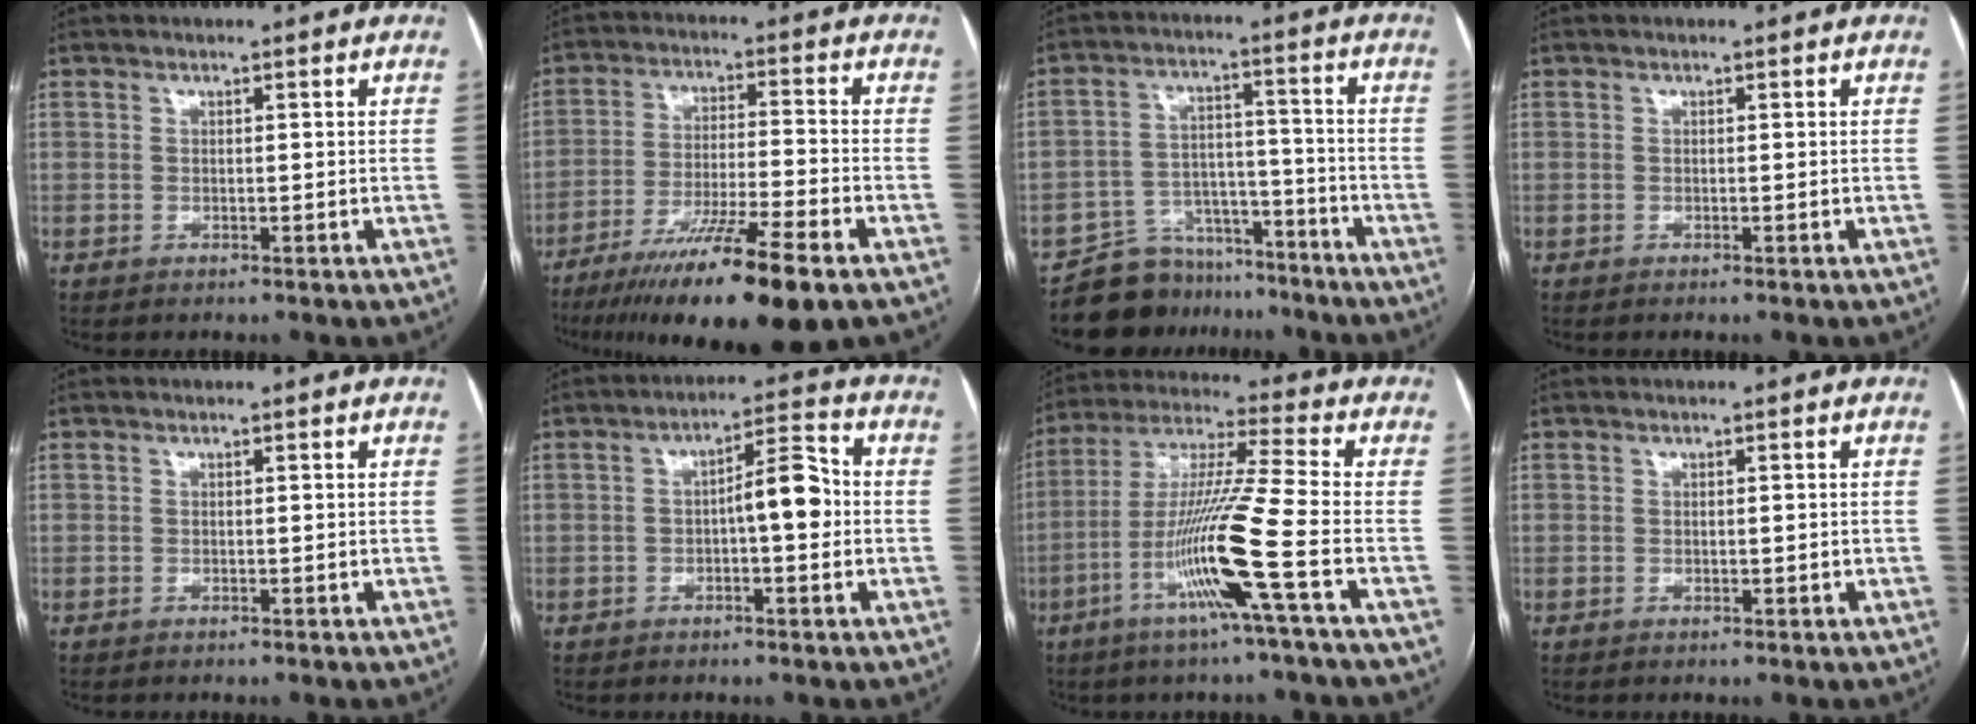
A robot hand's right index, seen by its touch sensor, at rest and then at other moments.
{"total": 16.1, "force": [-10.6, 0.2, 12.1], "torque": [-0.197, -0.040, -0.179]}
{"total": 9.7, "force": [-8.3, 4.9, 0.2], "torque": [0.008, 0.046, -0.136]}
{"total": 0.0}
{"total": 0.0}
{"total": 6.9, "force": [-0.5, 1.8, 6.6], "torque": [-0.097, 0.025, -0.008]}
{"total": 14.6, "force": [-5.4, -2.1, 13.4], "torque": [-0.264, -0.013, -0.109]}
{"total": 0.7, "force": [0.0, 0.4, 0.5], "torque": [-0.009, 0.001, 0.003]}